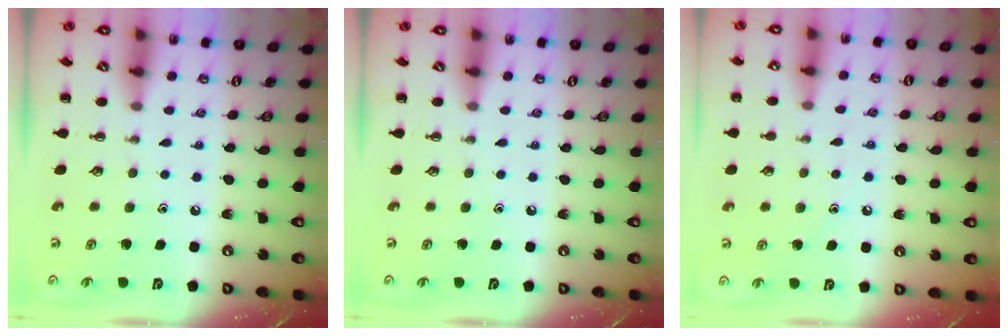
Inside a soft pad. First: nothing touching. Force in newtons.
{"total": 0.0}
{"total": 7.8, "press": 7.5, "slide": 2.1}